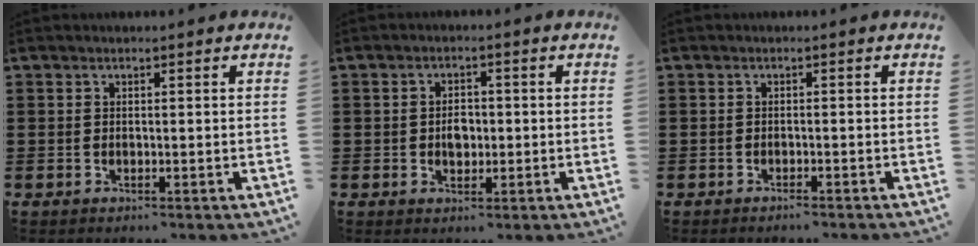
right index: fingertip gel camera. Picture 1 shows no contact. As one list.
[{"total": 2.7, "force": [-0.2, 1.8, 2.1], "torque": [-0.033, 0.002, -0.006]}, {"total": 0.8, "force": [-0.8, -0.1, 0.1], "torque": [-0.005, -0.004, -0.015]}]